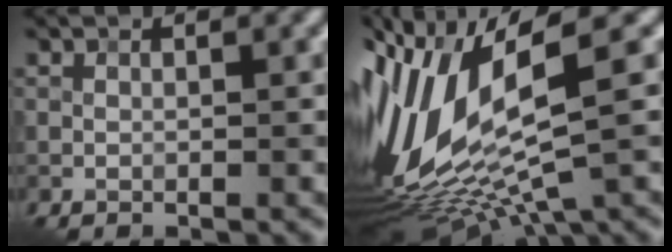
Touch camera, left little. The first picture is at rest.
{"total": 13.8, "force": [0.4, 4.9, 12.9], "torque": [-0.287, -0.019, 0.042]}